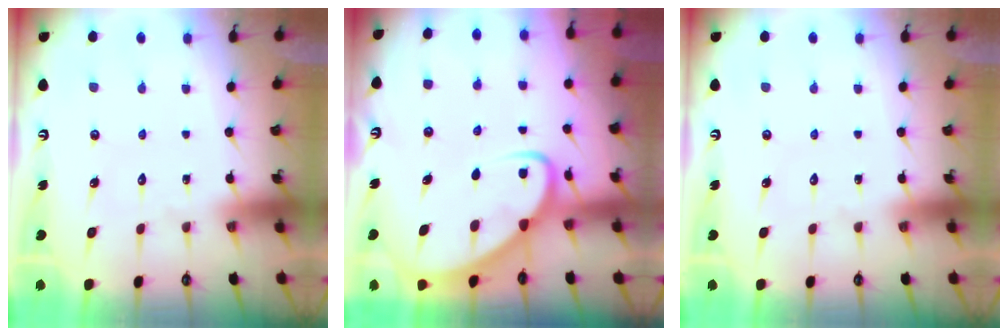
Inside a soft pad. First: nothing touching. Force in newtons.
{"total": 5.5, "press": 5.5, "slide": 0.6}
{"total": 0.0}